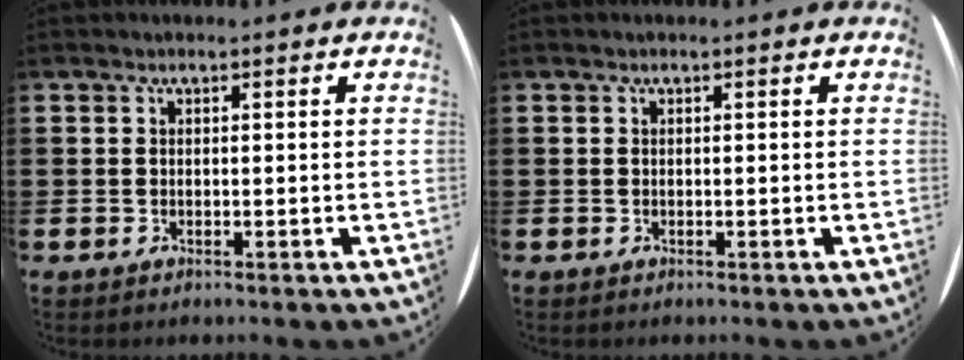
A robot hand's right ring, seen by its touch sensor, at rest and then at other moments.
{"total": 0.0}